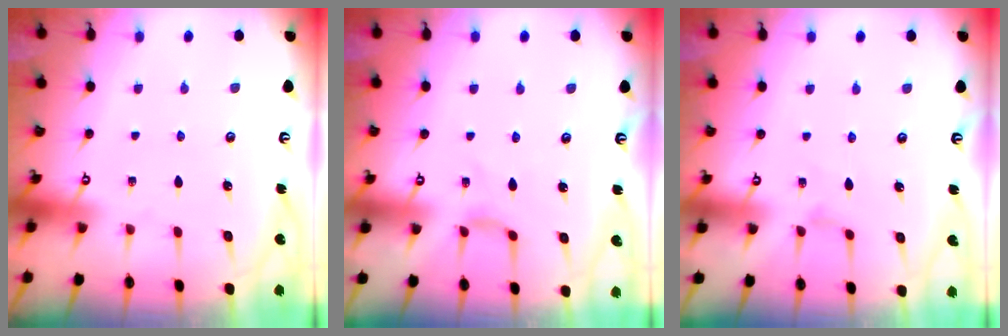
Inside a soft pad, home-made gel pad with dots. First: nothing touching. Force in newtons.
{"total": 2.6, "press": 2.6, "slide": 0.4}
{"total": 1.5, "press": 1.4, "slide": 0.4}